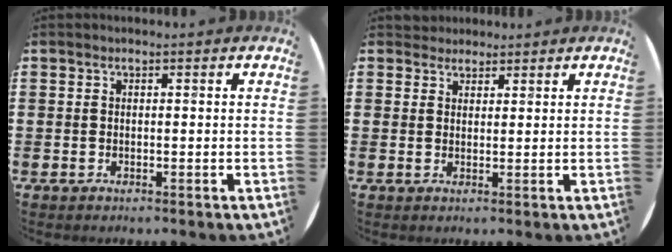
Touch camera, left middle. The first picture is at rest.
{"total": 2.1, "force": [1.9, 0.8, -0.2], "torque": [0.001, 0.006, 0.038]}